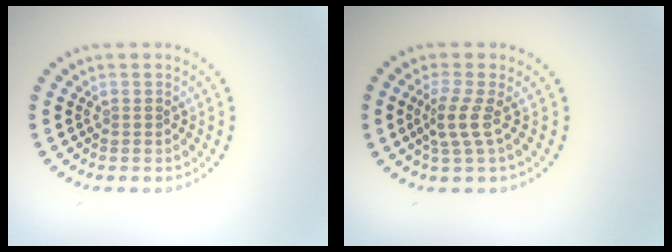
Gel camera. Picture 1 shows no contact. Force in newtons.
{"total": 2.3, "press": 1.5, "slide": 1.7}